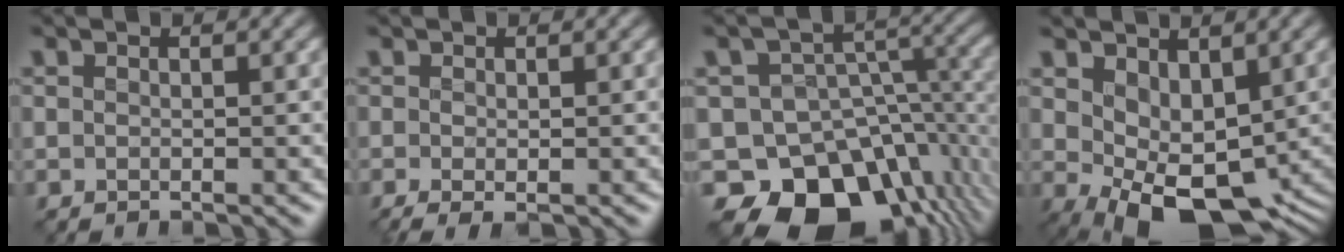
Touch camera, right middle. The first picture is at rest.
{"total": 1.5, "force": [-0.4, 0.7, 1.2], "torque": [-0.029, -0.006, -0.005]}
{"total": 12.8, "force": [-7.1, 8.5, 6.5], "torque": [-0.104, -0.017, -0.108]}
{"total": 7.4, "force": [-0.4, 4.6, 5.7], "torque": [-0.096, -0.023, 0.010]}